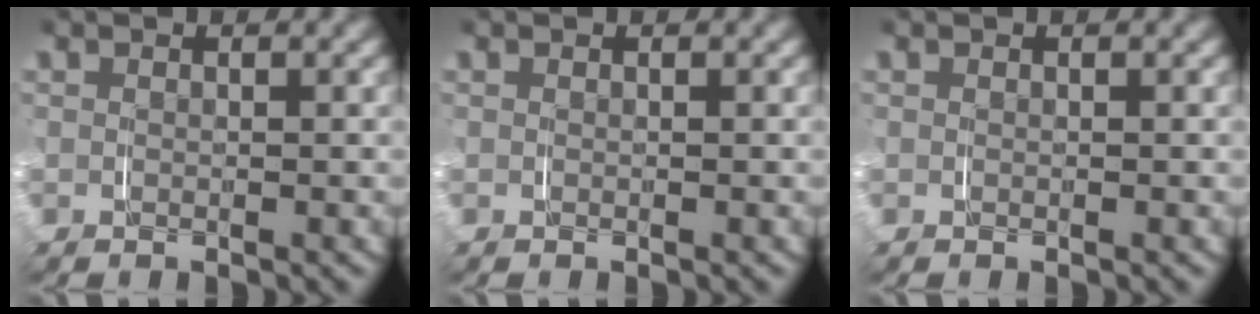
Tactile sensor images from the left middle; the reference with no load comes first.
{"total": 0.0}
{"total": 0.0}